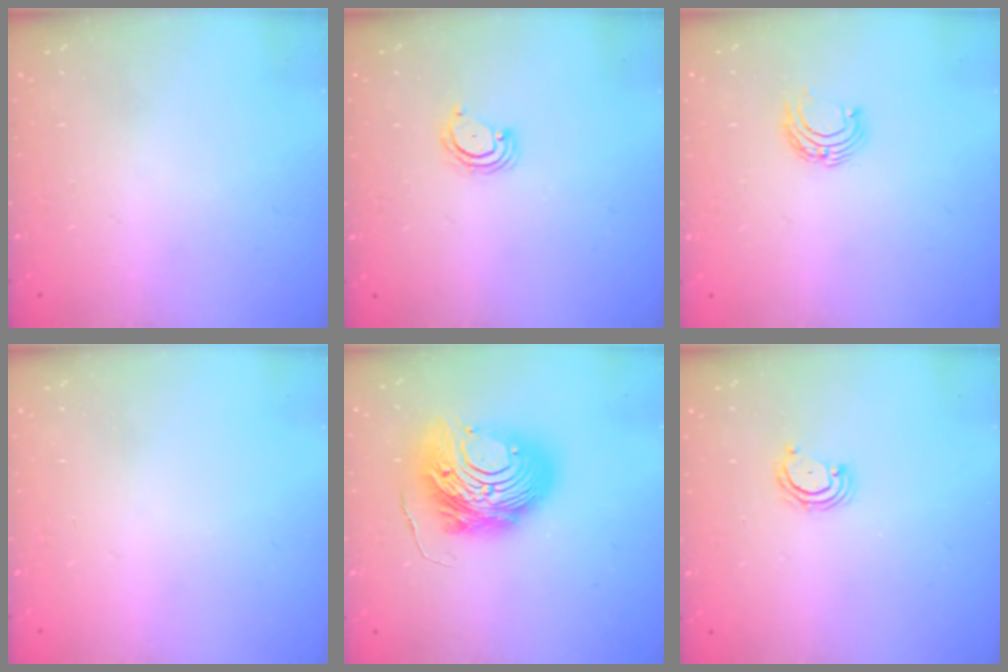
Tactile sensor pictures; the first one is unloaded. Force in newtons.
{"total": 2.3, "press": 2.3, "slide": 0.2}
{"total": 5.2, "press": 5.2, "slide": 0.5}
{"total": 0.0}
{"total": 14.9, "press": 14.8, "slide": 1.4}
{"total": 3.6, "press": 3.6, "slide": 0.4}